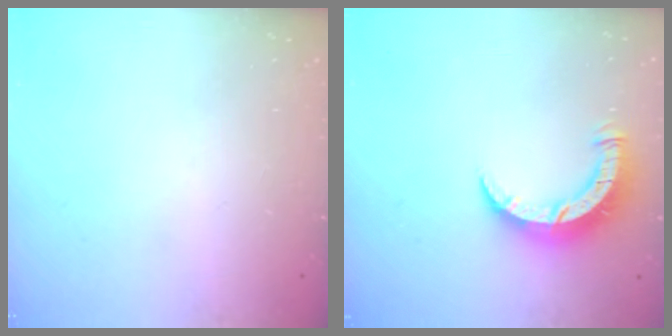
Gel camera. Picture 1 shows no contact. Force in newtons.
{"total": 8.2, "press": 8.2, "slide": 1.0}